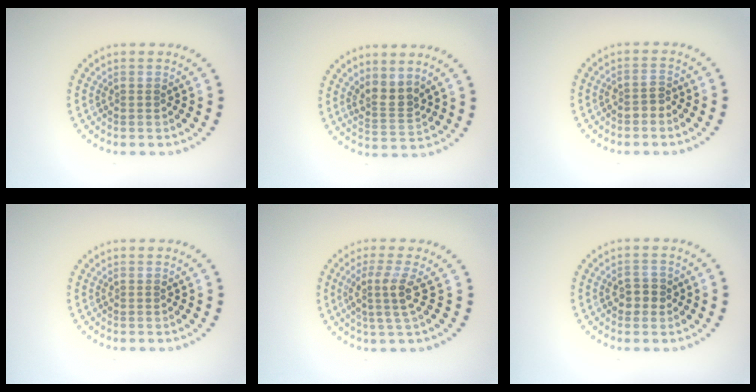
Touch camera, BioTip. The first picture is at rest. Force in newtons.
{"total": 2.6, "press": 2.0, "slide": 1.6}
{"total": 1.5, "press": 1.3, "slide": 0.7}
{"total": 0.0}
{"total": 3.0, "press": 2.3, "slide": 1.9}
{"total": 1.9, "press": 1.8, "slide": 0.3}